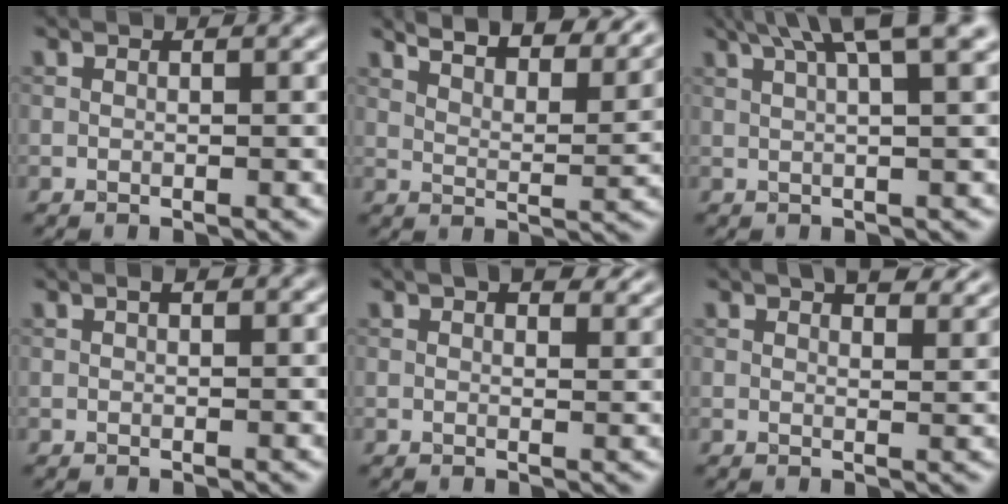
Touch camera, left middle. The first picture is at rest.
{"total": 10.7, "force": [8.8, 2.9, 5.4], "torque": [-0.062, 0.013, 0.090]}
{"total": 6.2, "force": [3.4, 1.1, 5.0], "torque": [-0.064, 0.022, 0.044]}
{"total": 0.5, "force": [0.3, 0.2, 0.4], "torque": [-0.006, 0.002, 0.005]}
{"total": 3.5, "force": [2.6, 1.3, 2.0], "torque": [-0.032, 0.002, 0.032]}
{"total": 4.1, "force": [3.0, 1.5, 2.3], "torque": [-0.029, 0.004, 0.035]}